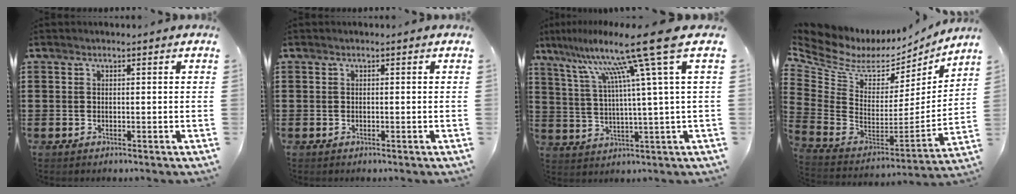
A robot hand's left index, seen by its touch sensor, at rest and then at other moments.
{"total": 0.0}
{"total": 14.4, "force": [7.8, -1.6, 11.9], "torque": [-0.253, -0.036, 0.108]}
{"total": 6.2, "force": [4.0, 4.1, 2.5], "torque": [-0.090, -0.043, 0.066]}